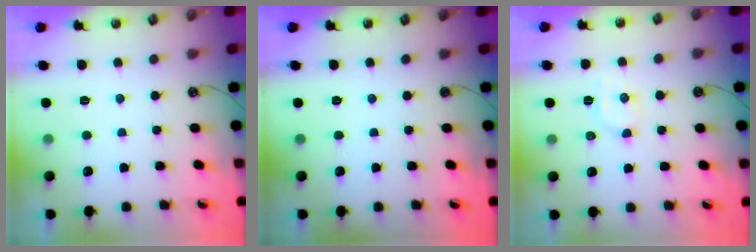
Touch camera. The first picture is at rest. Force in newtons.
{"total": 0.0}
{"total": 4.7, "press": 4.5, "slide": 1.3}